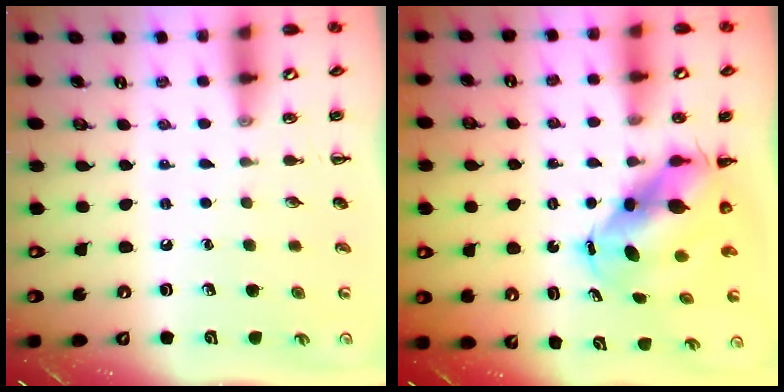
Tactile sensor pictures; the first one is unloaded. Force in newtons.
{"total": 8.5, "press": 8.3, "slide": 2.0}